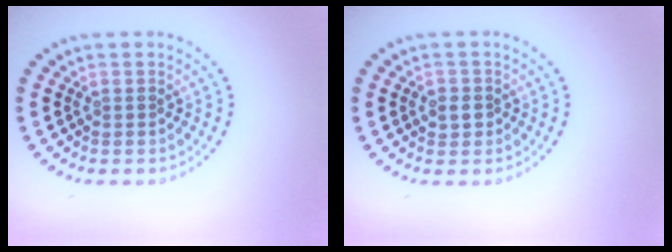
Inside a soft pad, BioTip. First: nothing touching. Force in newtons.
{"total": 1.4, "press": 1.4, "slide": 0.4}